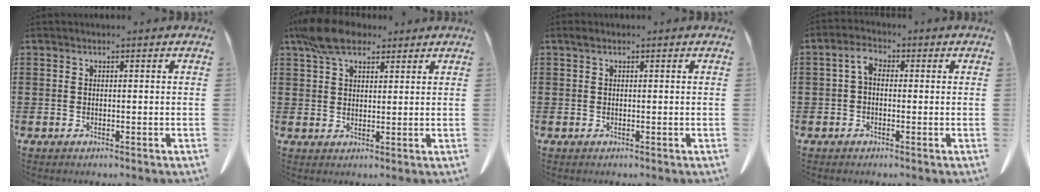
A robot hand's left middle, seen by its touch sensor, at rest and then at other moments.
{"total": 7.2, "force": [5.2, 3.2, 3.8], "torque": [-0.084, 0.000, 0.097]}
{"total": 0.6, "force": [0.2, 0.4, 0.4], "torque": [-0.010, 0.003, 0.005]}
{"total": 3.3, "force": [-0.2, 1.9, 2.7], "torque": [-0.066, 0.009, -0.008]}